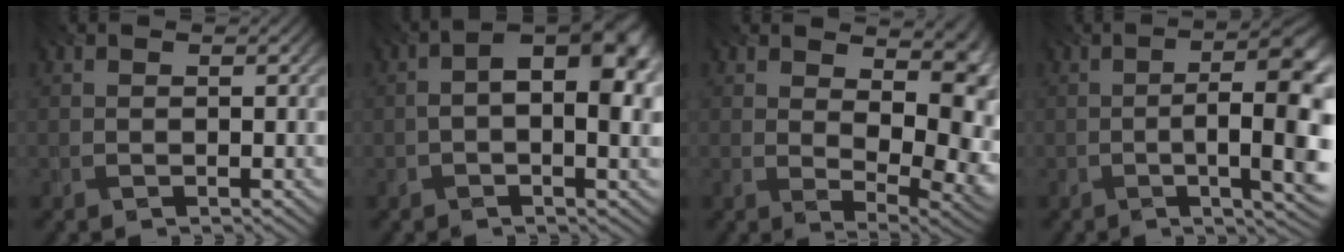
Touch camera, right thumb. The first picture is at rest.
{"total": 9.1, "force": [0.5, 4.6, 7.9], "torque": [-0.117, 0.004, 0.003]}
{"total": 11.0, "force": [2.8, 6.0, 8.8], "torque": [-0.109, -0.011, 0.060]}
{"total": 12.3, "force": [-1.5, 3.0, 11.8], "torque": [-0.143, 0.013, -0.014]}